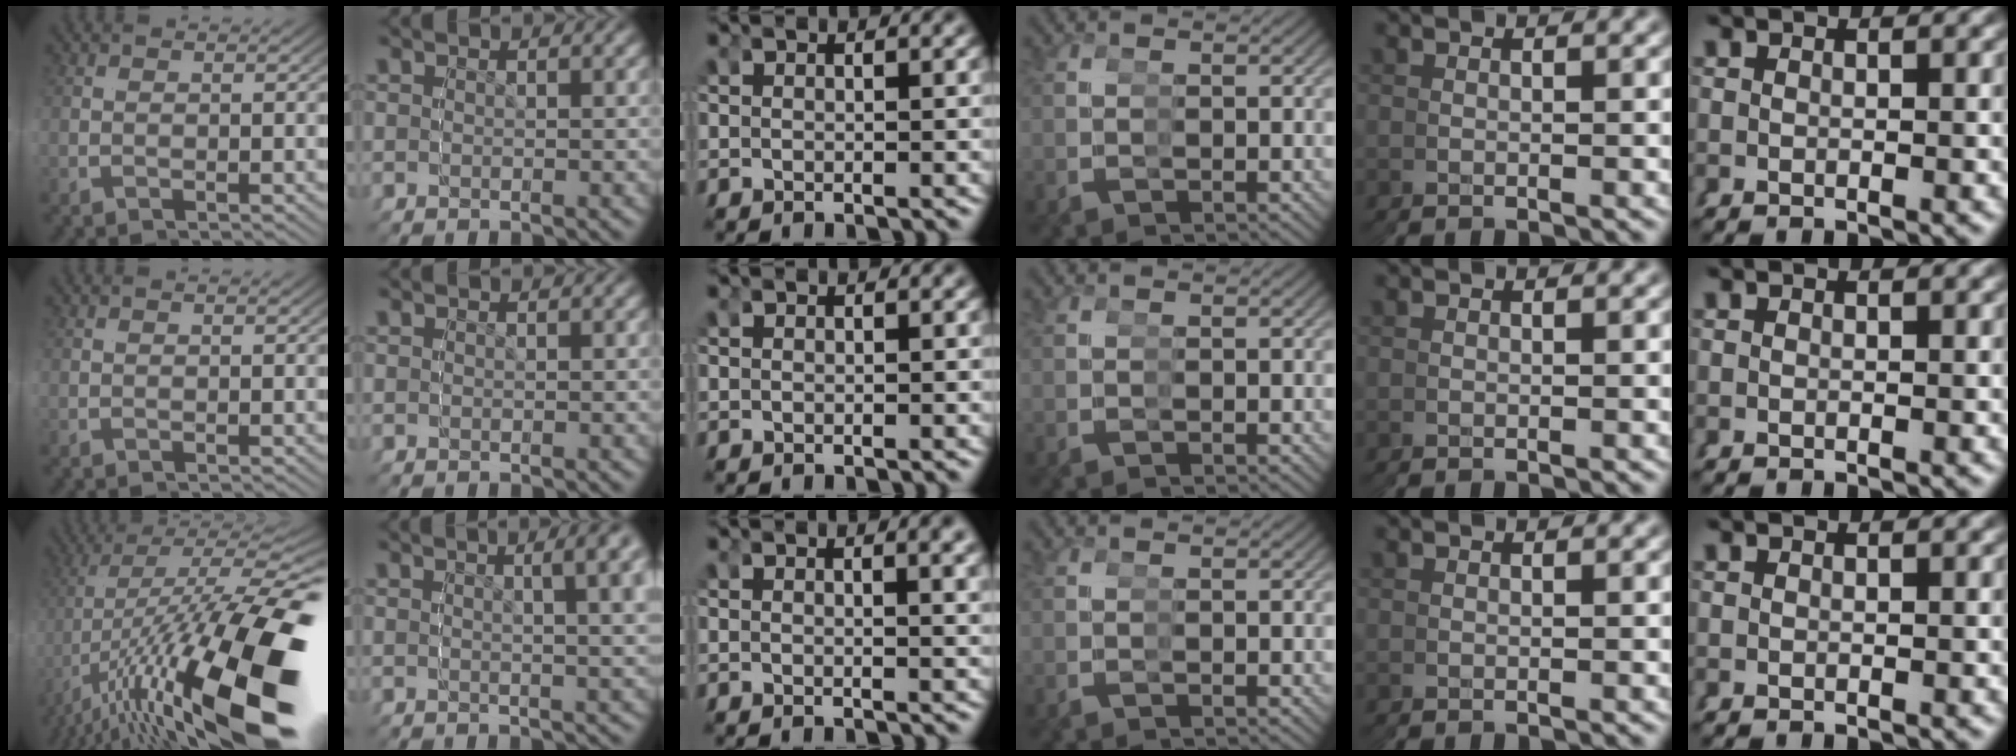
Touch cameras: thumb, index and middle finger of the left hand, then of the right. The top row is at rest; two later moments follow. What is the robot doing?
{"motion": "grasp_and_lifting", "object": "condiment"}